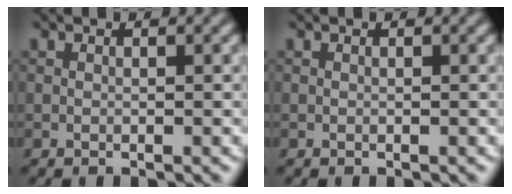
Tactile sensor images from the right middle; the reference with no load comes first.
{"total": 0.0}